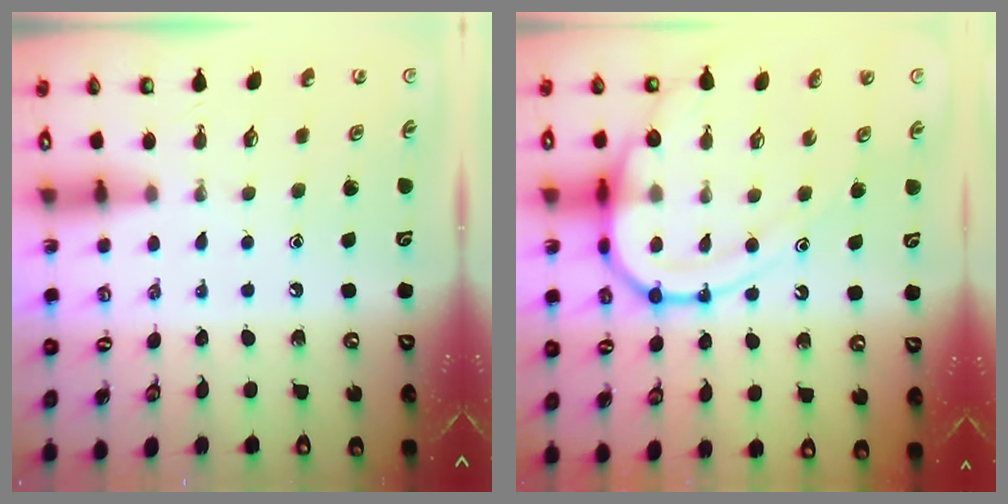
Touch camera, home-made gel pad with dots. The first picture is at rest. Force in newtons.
{"total": 14.9, "press": 14.8, "slide": 1.6}